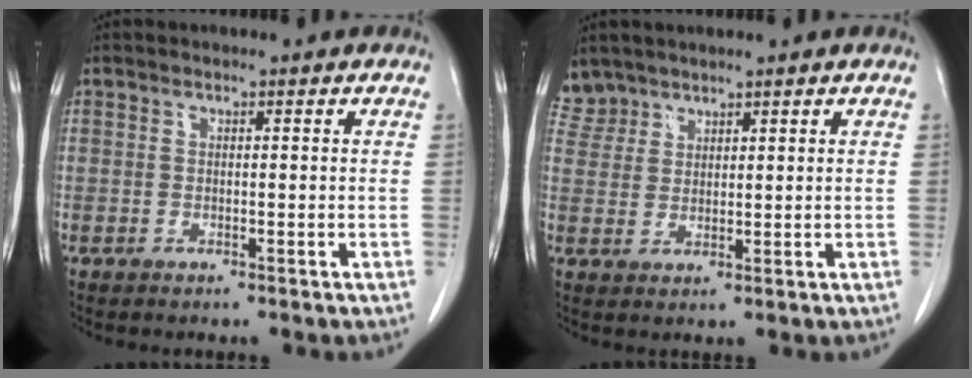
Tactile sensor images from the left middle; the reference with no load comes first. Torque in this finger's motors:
{"motor_torque": [0.17, -0.15, 0.06, -0.05]}